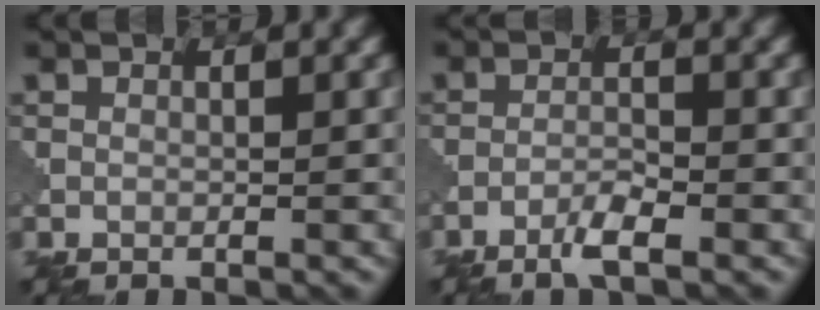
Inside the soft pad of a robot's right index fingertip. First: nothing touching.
{"total": 2.3, "force": [-1.7, 0.2, 1.6], "torque": [-0.033, 0.003, -0.037]}